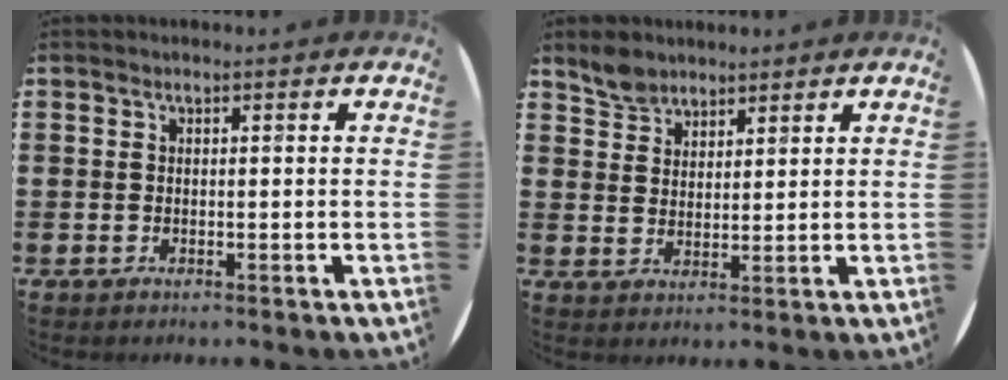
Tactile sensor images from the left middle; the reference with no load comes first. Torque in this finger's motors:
{"motor_torque": [0.35, -0.21, 0.03, 0.02]}